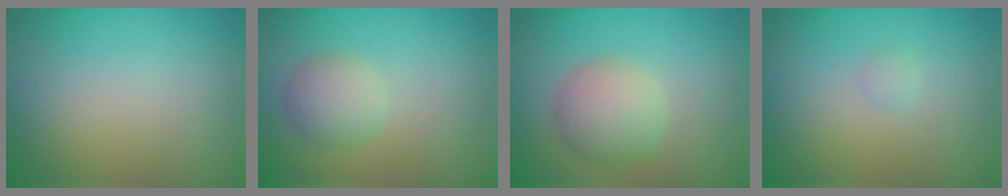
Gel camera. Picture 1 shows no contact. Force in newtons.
{"total": 2.7, "press": 2.7, "slide": 0.0}
{"total": 4.1, "press": 4.1, "slide": 0.2}
{"total": 0.5, "press": 0.5, "slide": 0.0}